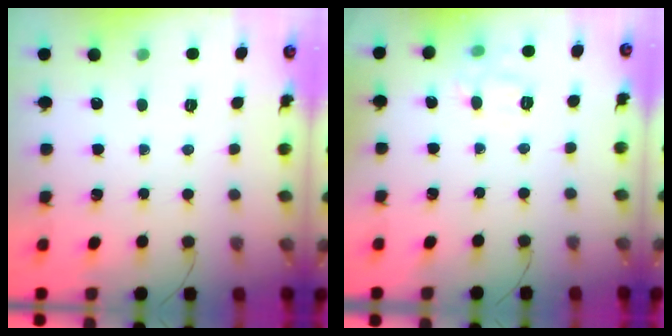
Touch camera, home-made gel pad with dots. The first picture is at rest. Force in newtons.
{"total": 7.5, "press": 7.5, "slide": 0.6}